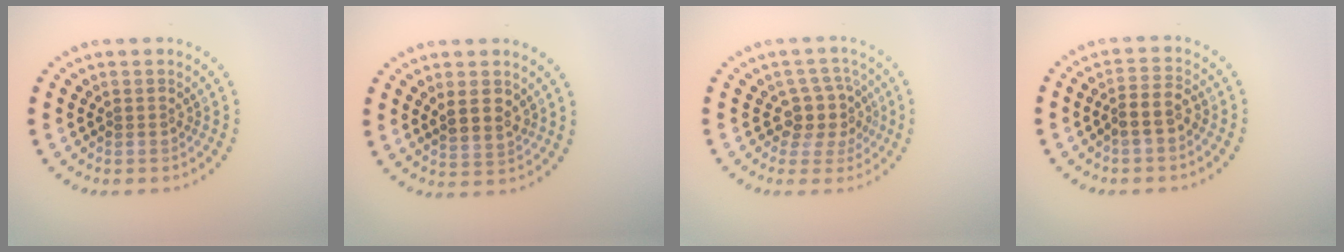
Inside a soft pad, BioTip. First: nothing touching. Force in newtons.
{"total": 2.1, "press": 2.0, "slide": 0.7}
{"total": 3.2, "press": 2.5, "slide": 2.1}
{"total": 2.3, "press": 2.2, "slide": 0.9}